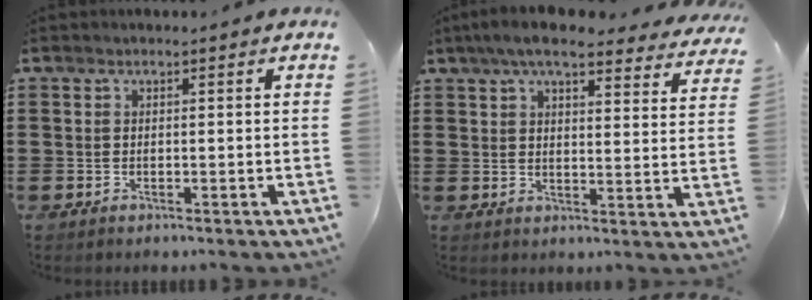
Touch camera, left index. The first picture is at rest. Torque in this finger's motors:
{"motor_torque": [1.10, -1.03, 0.63, 0.21]}